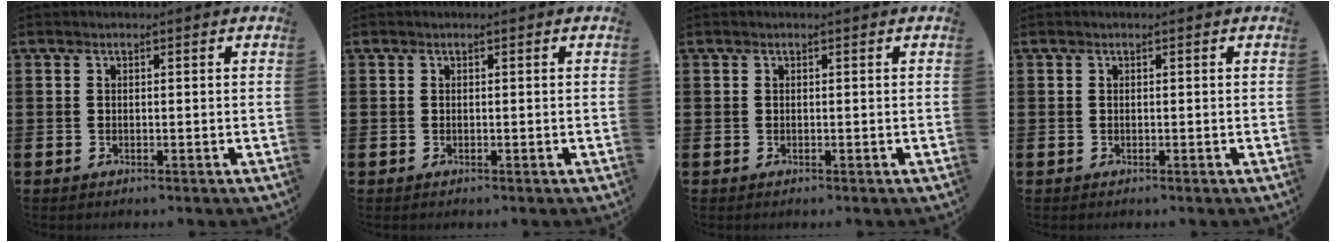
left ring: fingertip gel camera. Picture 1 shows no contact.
{"total": 0.0}
{"total": 0.0}
{"total": 0.0}